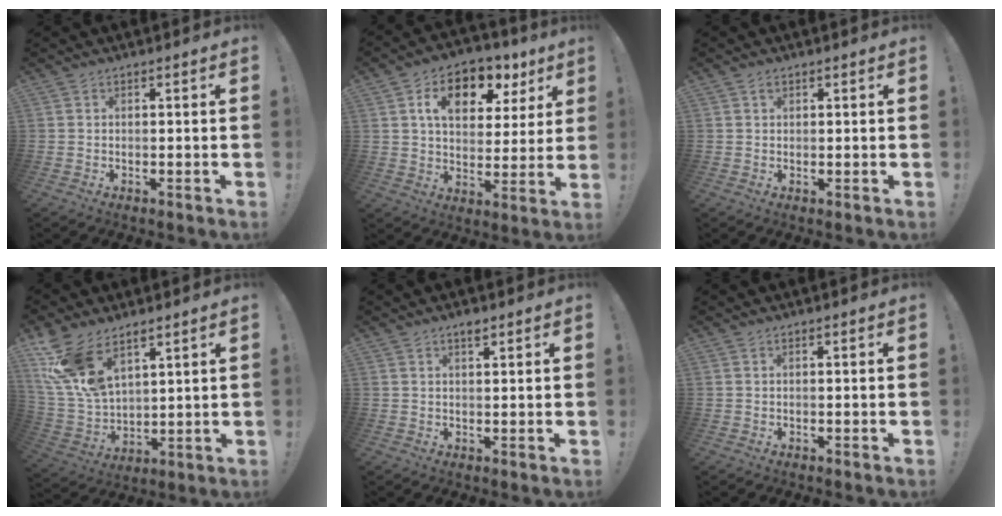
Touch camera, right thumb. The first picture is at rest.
{"total": 13.2, "force": [6.5, 8.1, 8.1], "torque": [-0.127, -0.028, 0.115]}
{"total": 1.0, "force": [0.6, 0.7, 0.4], "torque": [0.005, -0.004, 0.008]}
{"total": 14.7, "force": [9.5, 7.5, 8.4], "torque": [-0.177, -0.056, 0.181]}
{"total": 2.1, "force": [1.6, 0.5, 1.2], "torque": [-0.015, -0.007, 0.026]}
{"total": 0.6, "force": [0.0, -0.3, 0.5], "torque": [-0.004, -0.004, -0.002]}